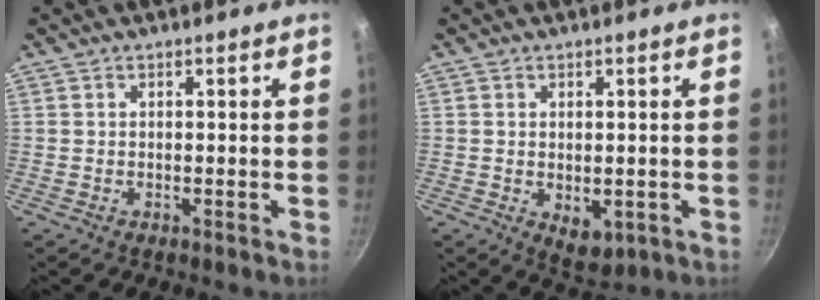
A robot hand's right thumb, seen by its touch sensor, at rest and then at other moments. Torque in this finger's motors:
{"motor_torque": [-0.21, 0.20, -0.18, 0.14, 0.10]}